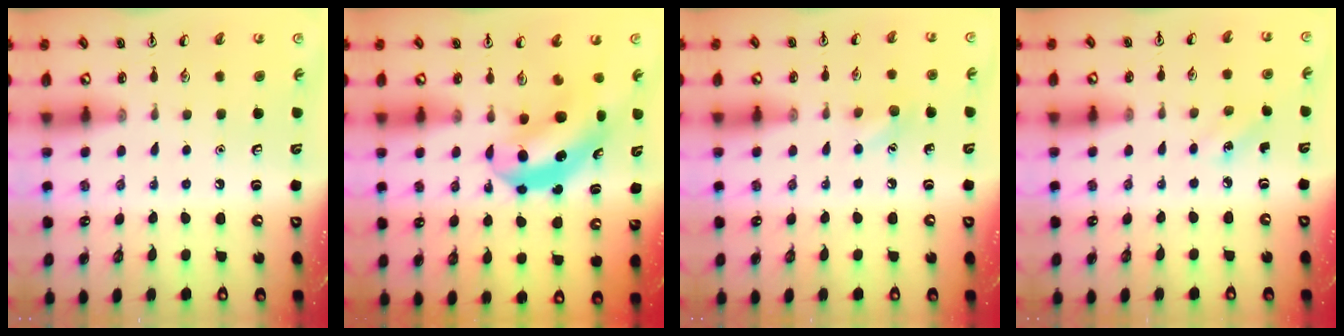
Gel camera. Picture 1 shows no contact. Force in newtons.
{"total": 5.6, "press": 5.4, "slide": 1.5}
{"total": 6.7, "press": 6.4, "slide": 2.1}
{"total": 2.3, "press": 2.2, "slide": 0.8}